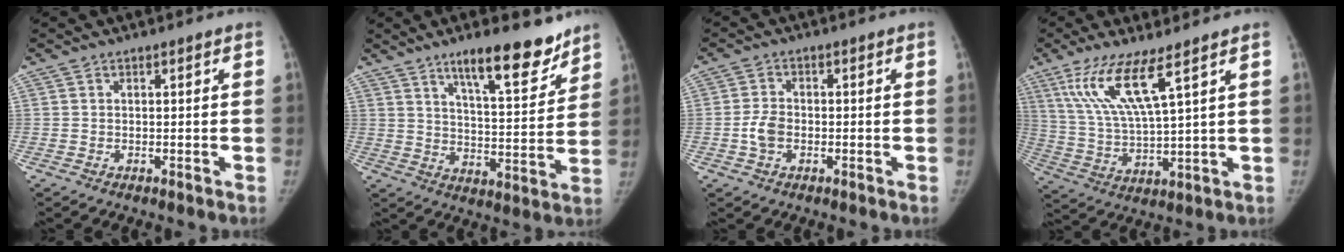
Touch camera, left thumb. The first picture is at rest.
{"total": 14.2, "force": [10.2, 3.7, 9.1], "torque": [-0.100, -0.071, 0.161]}
{"total": 3.9, "force": [-1.0, 2.8, 2.5], "torque": [-0.044, 0.006, -0.023]}
{"total": 11.7, "force": [6.5, 1.5, 9.6], "torque": [-0.206, -0.033, 0.138]}